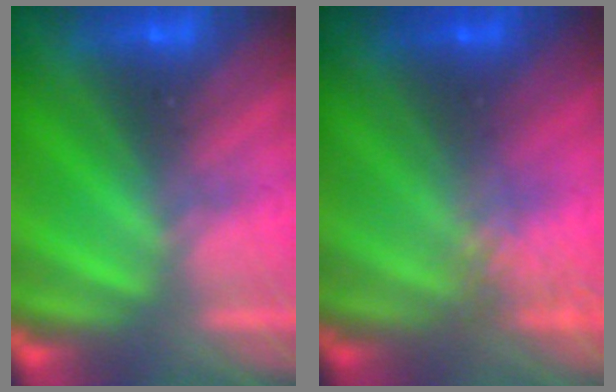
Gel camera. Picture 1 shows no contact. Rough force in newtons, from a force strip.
{"total": 3.8}